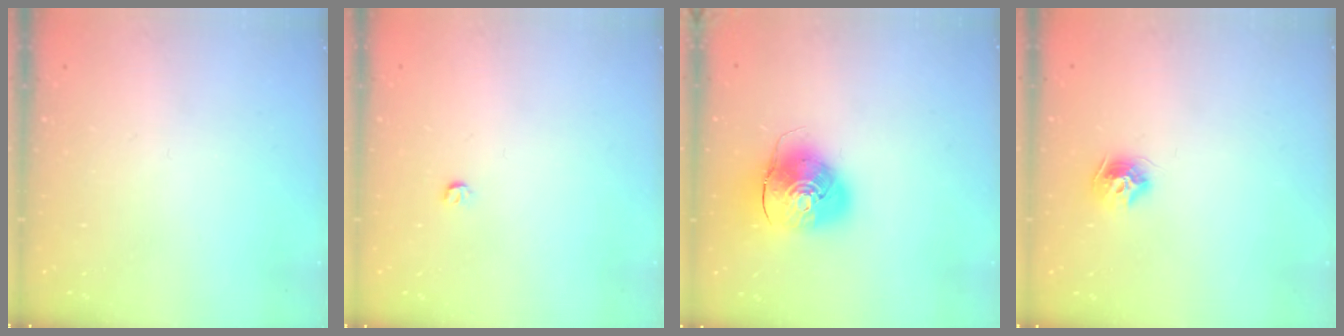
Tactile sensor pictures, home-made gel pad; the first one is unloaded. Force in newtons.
{"total": 3.2, "press": 3.2, "slide": 0.4}
{"total": 10.8, "press": 10.6, "slide": 1.9}
{"total": 8.7, "press": 8.7, "slide": 0.4}